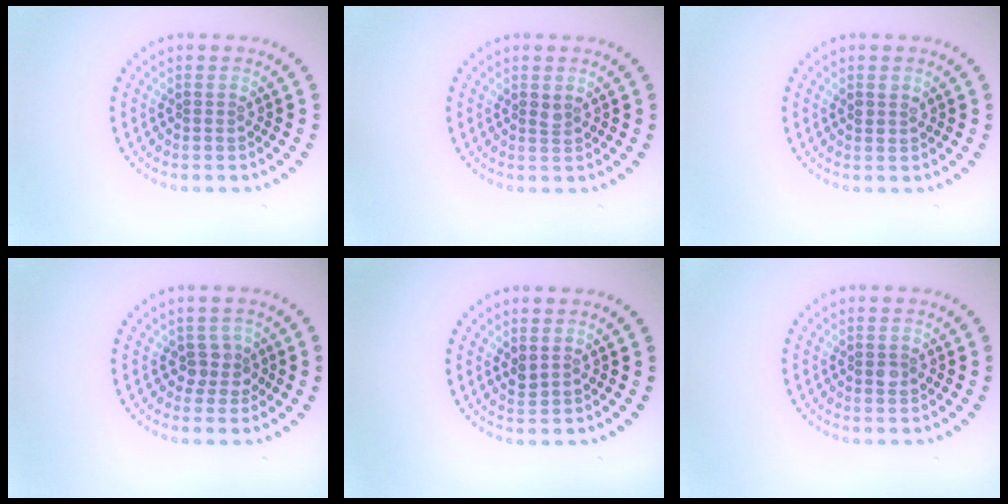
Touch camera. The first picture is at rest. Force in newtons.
{"total": 0.7, "press": 0.6, "slide": 0.4}
{"total": 0.9, "press": 0.9, "slide": 0.2}
{"total": 1.9, "press": 1.5, "slide": 1.2}
{"total": 1.0, "press": 0.9, "slide": 0.4}
{"total": 1.0, "press": 1.0, "slide": 0.1}